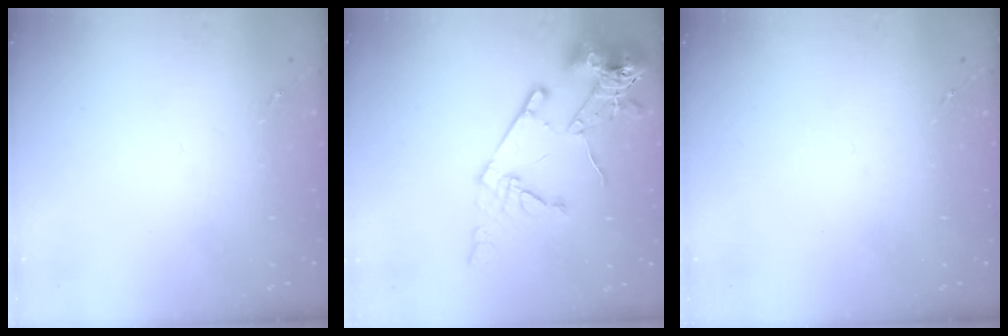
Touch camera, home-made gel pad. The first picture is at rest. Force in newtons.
{"total": 16.7, "press": 16.5, "slide": 2.1}
{"total": 0.0}